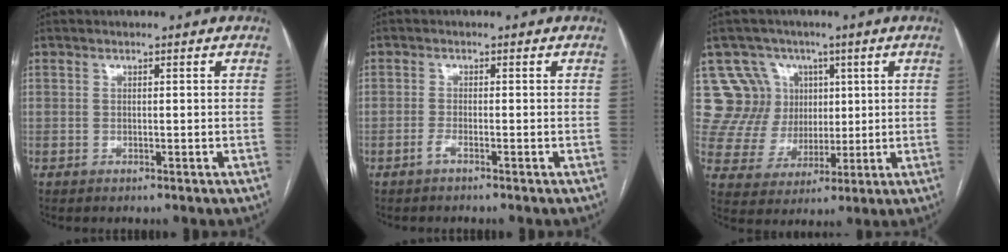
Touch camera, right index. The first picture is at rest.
{"total": 1.1, "force": [-0.8, -0.1, 0.7], "torque": [-0.014, 0.001, -0.018]}
{"total": 12.6, "force": [4.7, 11.6, 1.5], "torque": [-0.043, 0.057, 0.100]}